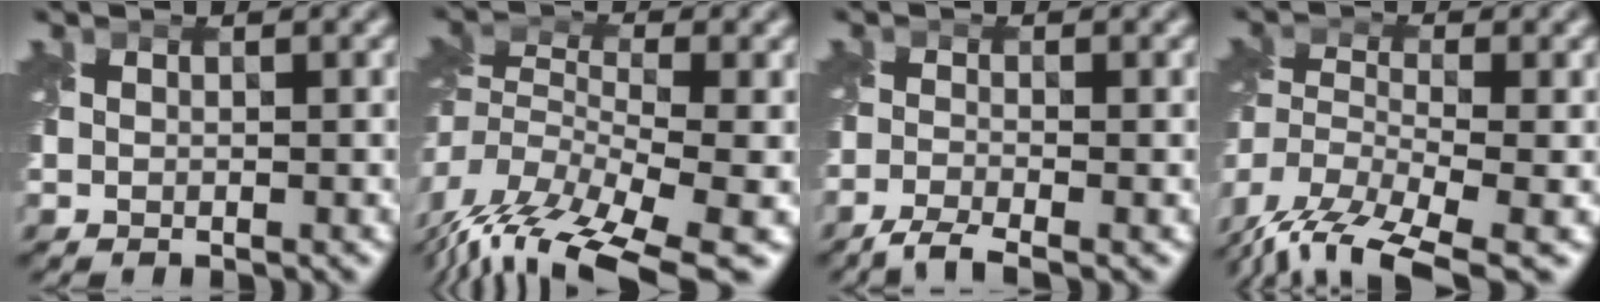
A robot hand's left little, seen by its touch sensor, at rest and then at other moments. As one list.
[{"total": 9.9, "force": [-6.0, 4.0, 6.8], "torque": [-0.138, -0.004, -0.093]}, {"total": 2.3, "force": [-1.9, 0.3, 1.3], "torque": [-0.029, 0.001, -0.049]}, {"total": 12.0, "force": [-9.1, 4.2, 6.6], "torque": [-0.132, -0.009, -0.142]}]